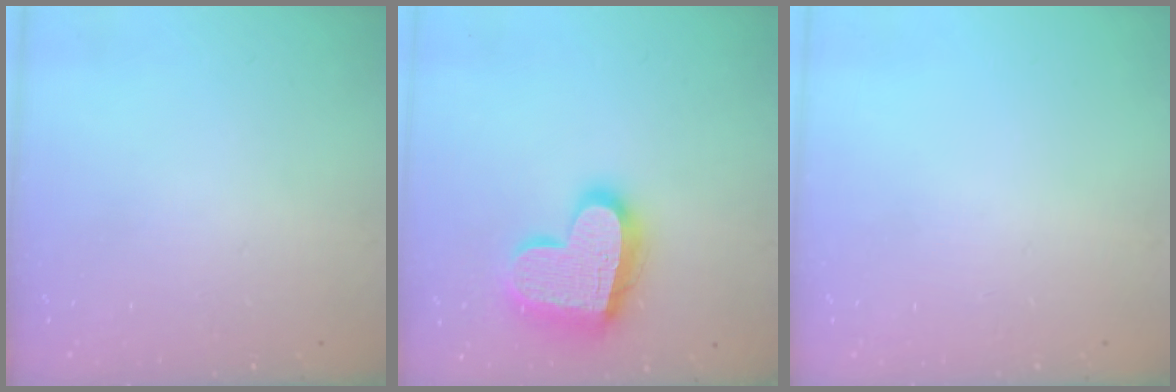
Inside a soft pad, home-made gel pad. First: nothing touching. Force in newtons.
{"total": 18.2, "press": 18.1, "slide": 1.4}
{"total": 0.0}